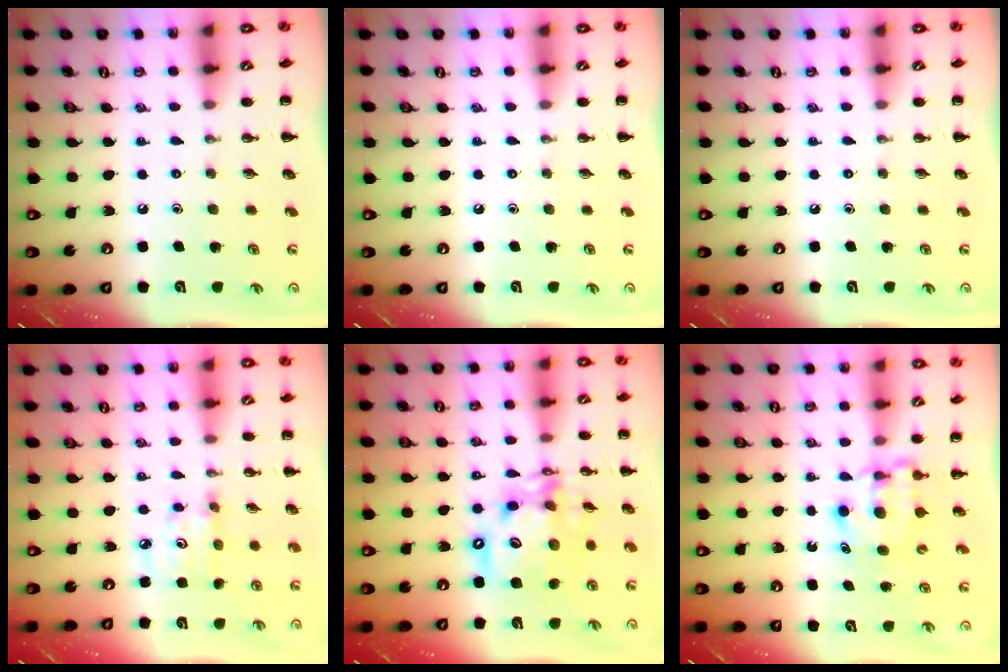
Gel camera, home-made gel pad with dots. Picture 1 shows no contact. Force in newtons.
{"total": 0.0}
{"total": 0.0}
{"total": 3.6, "press": 3.6, "slide": 0.5}
{"total": 15.8, "press": 15.3, "slide": 4.0}
{"total": 5.4, "press": 5.3, "slide": 0.6}